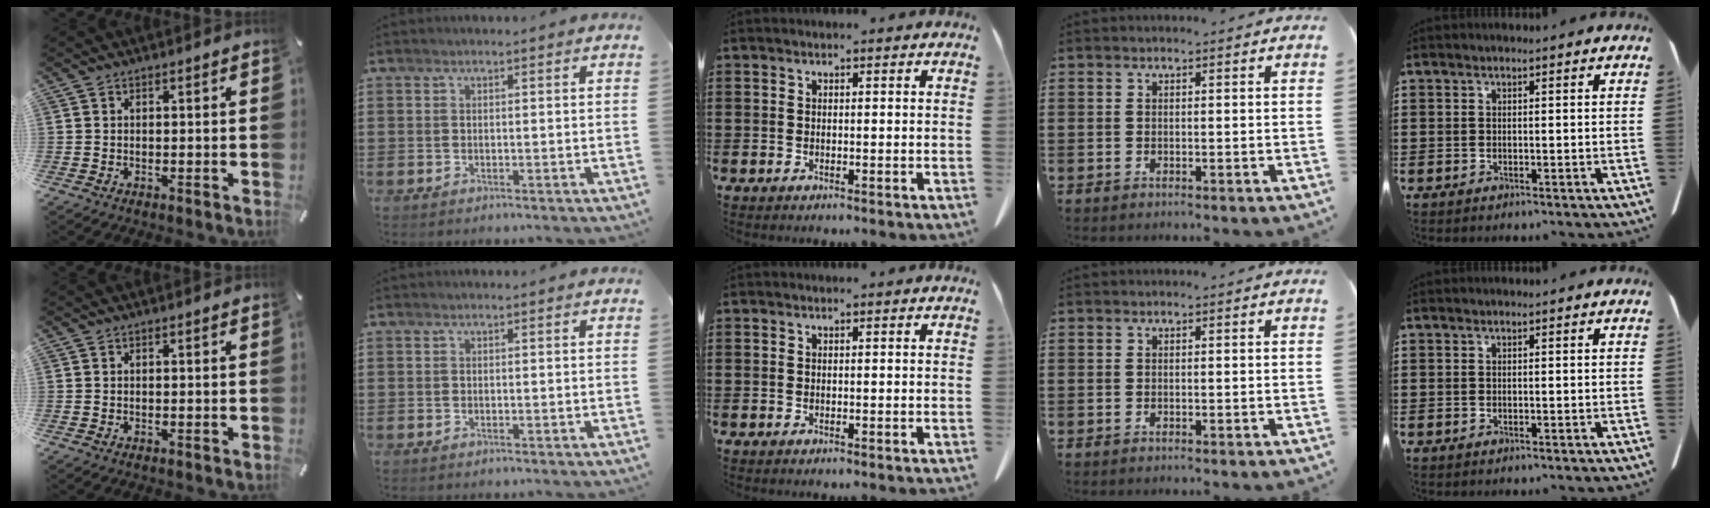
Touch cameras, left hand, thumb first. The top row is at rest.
{}